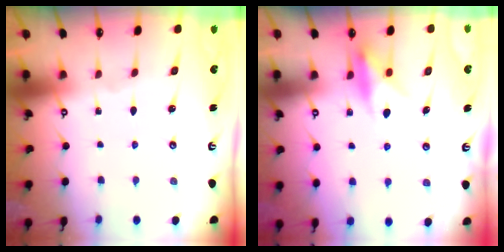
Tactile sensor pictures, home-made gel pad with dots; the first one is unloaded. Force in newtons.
{"total": 9.4, "press": 9.4, "slide": 0.4}